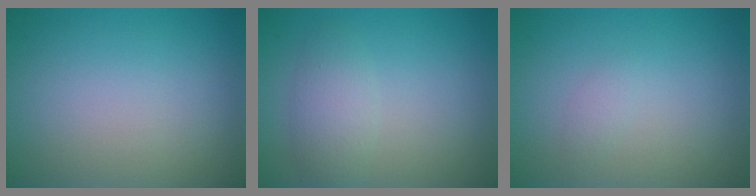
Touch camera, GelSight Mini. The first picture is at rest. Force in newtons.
{"total": 2.4, "press": 2.4, "slide": 0.1}
{"total": 0.7, "press": 0.7, "slide": 0.0}